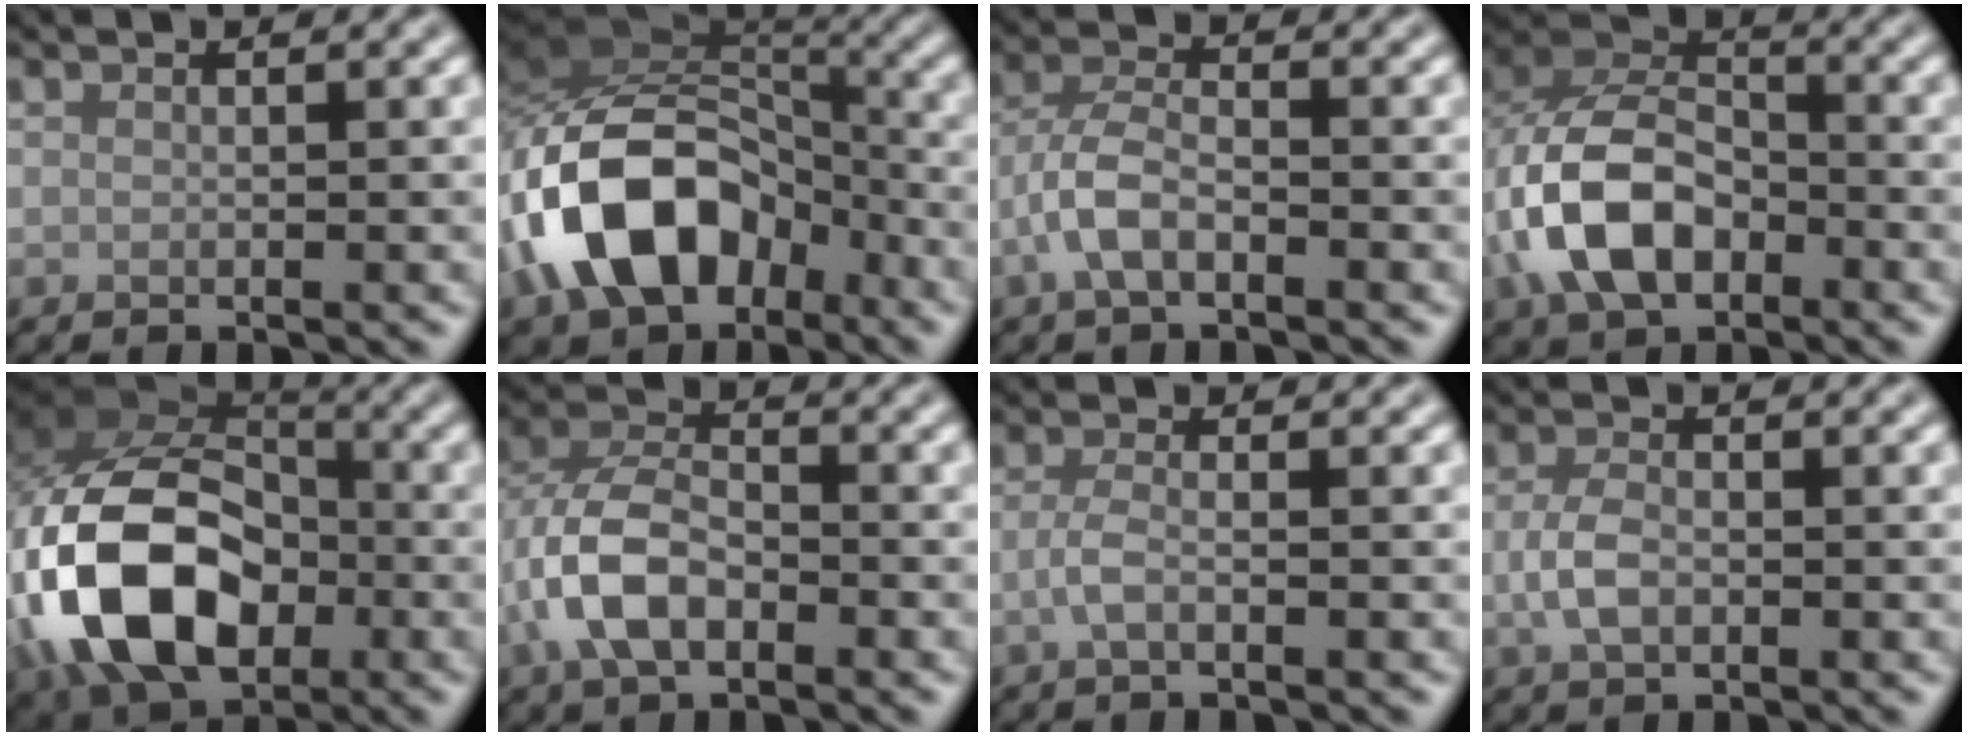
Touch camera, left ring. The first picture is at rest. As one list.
[{"total": 12.0, "force": [-5.5, 7.6, 7.6], "torque": [-0.135, 0.007, -0.112]}, {"total": 3.7, "force": [-1.7, 1.6, 2.8], "torque": [-0.059, 0.007, -0.045]}, {"total": 8.1, "force": [-2.7, 5.2, 5.6], "torque": [-0.118, 0.006, -0.058]}, {"total": 14.8, "force": [-4.1, 9.6, 10.5], "torque": [-0.228, -0.006, -0.089]}, {"total": 6.0, "force": [-2.1, 3.5, 4.3], "torque": [-0.088, 0.006, -0.050]}, {"total": 1.8, "force": [-0.6, 0.6, 1.6], "torque": [-0.035, -0.001, -0.016]}, {"total": 2.7, "force": [-0.6, 1.7, 2.0], "torque": [-0.045, 0.000, -0.014]}]